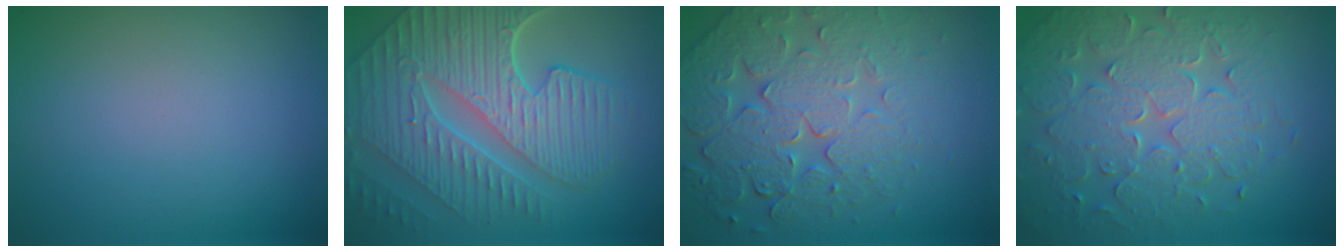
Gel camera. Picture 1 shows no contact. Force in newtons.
{"total": 10.6, "press": 7.3, "slide": 7.7}
{"total": 7.9, "press": 5.7, "slide": 5.4}
{"total": 7.9, "press": 5.7, "slide": 5.5}